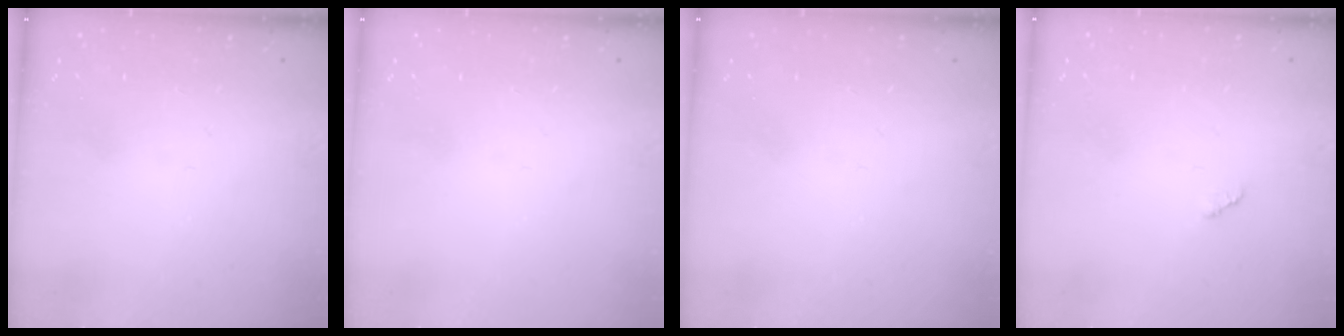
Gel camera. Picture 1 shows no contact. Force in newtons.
{"total": 0.0}
{"total": 0.0}
{"total": 2.1, "press": 2.1, "slide": 0.3}